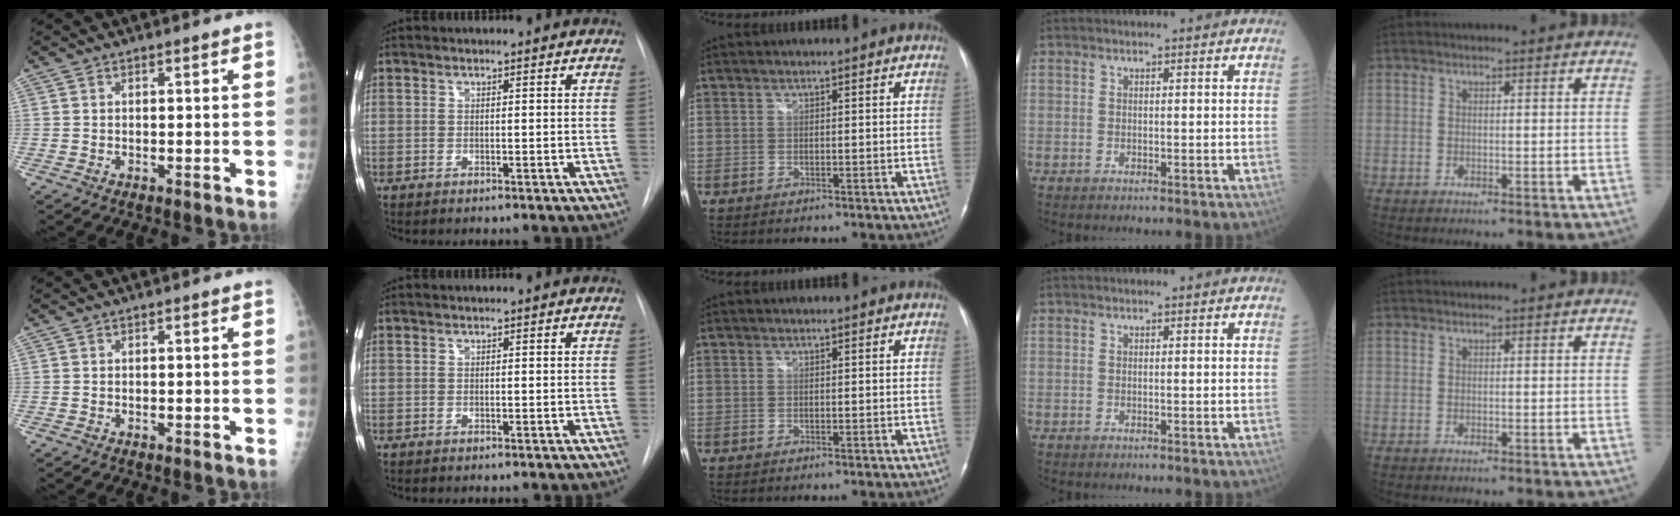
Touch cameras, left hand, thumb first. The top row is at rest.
{}